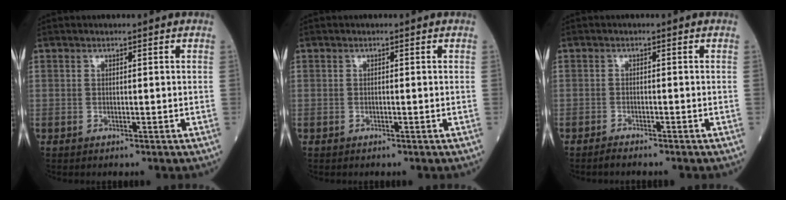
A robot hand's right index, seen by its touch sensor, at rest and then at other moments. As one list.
[{"total": 0.0}, {"total": 1.7, "force": [-1.5, -0.2, 0.7], "torque": [-0.015, 0.000, -0.023]}]